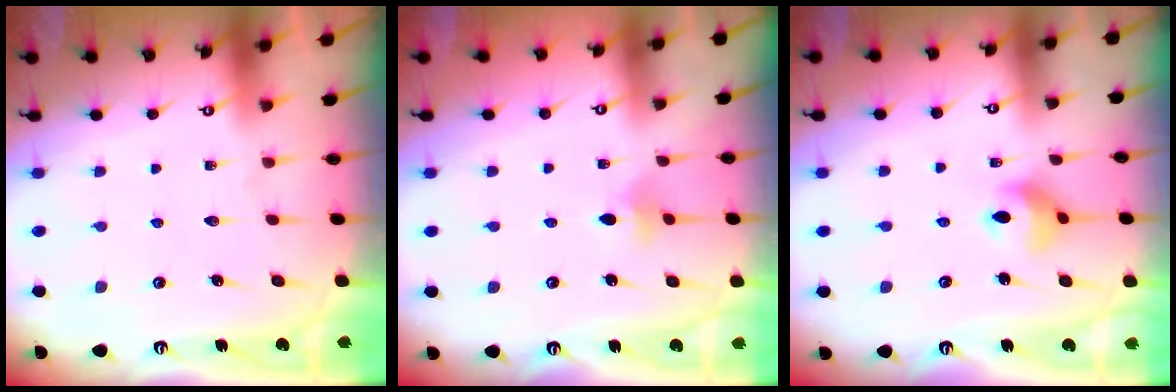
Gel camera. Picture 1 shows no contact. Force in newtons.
{"total": 4.6, "press": 4.5, "slide": 1.0}
{"total": 8.6, "press": 8.3, "slide": 2.4}